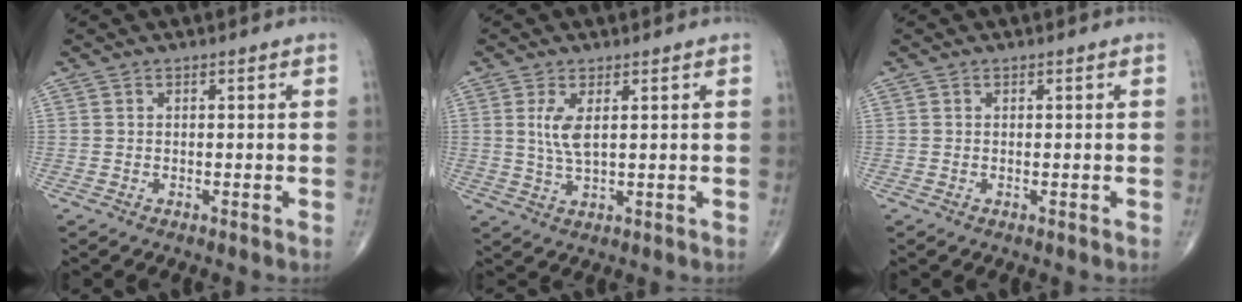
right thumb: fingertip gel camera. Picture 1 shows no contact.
{"total": 4.5, "force": [1.2, 1.5, 4.0], "torque": [-0.087, -0.010, 0.029]}
{"total": 0.0}